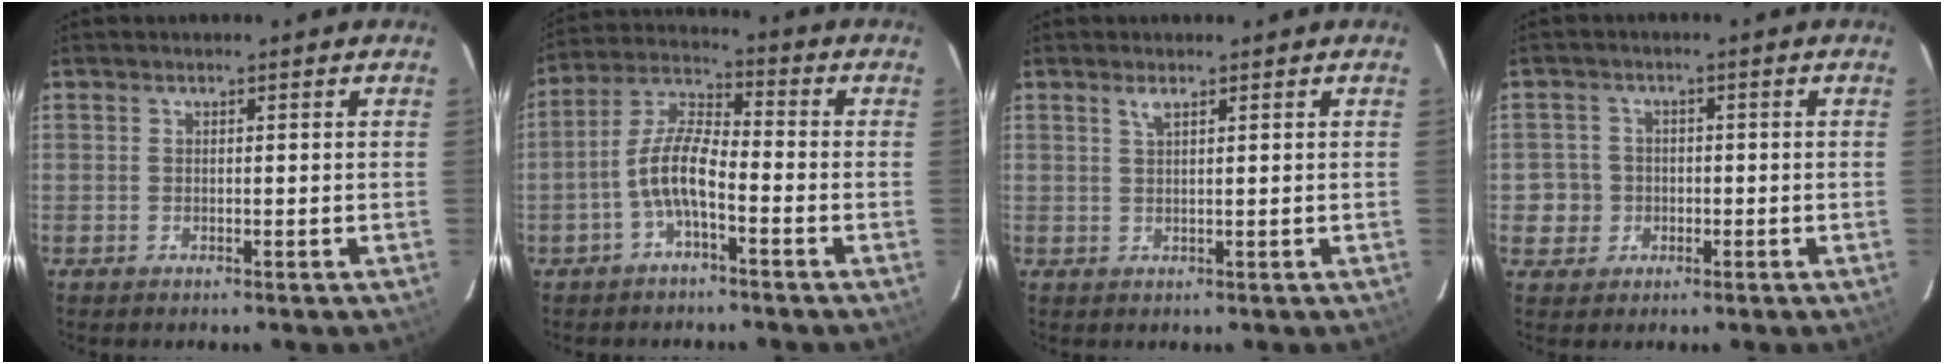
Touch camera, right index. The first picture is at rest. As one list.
[{"total": 7.6, "force": [-3.2, 2.3, 6.5], "torque": [-0.144, 0.017, -0.064]}, {"total": 1.5, "force": [1.0, 0.1, 1.2], "torque": [-0.024, 0.002, 0.018]}, {"total": 4.7, "force": [-1.0, 4.5, 0.5], "torque": [-0.015, 0.023, -0.012]}]